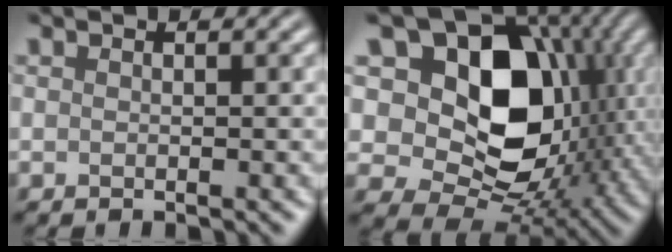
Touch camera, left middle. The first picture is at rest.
{"total": 14.2, "force": [2.8, 10.6, 9.1], "torque": [-0.145, 0.007, 0.058]}